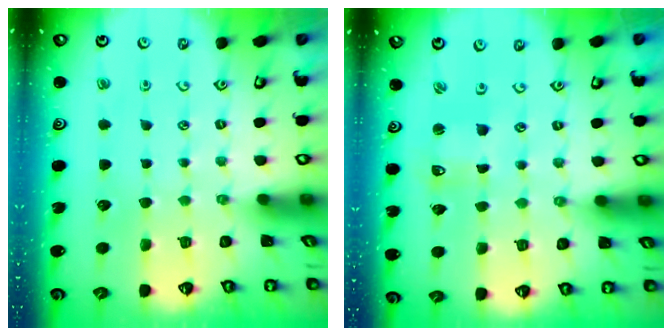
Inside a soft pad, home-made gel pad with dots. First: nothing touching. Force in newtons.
{"total": 1.7, "press": 1.6, "slide": 0.3}